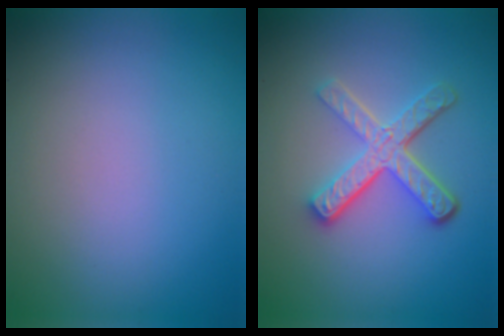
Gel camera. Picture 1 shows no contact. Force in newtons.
{"total": 5.0, "press": 3.6, "slide": 3.4}